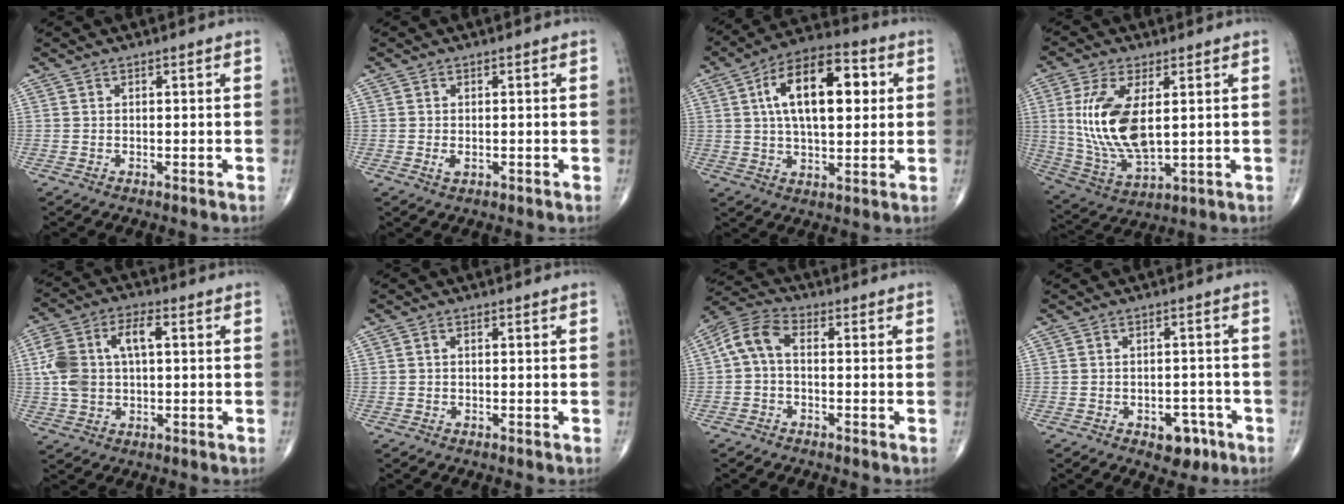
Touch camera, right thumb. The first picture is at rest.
{"total": 1.5, "force": [-0.4, 0.8, 1.2], "torque": [-0.023, -0.003, -0.006]}
{"total": 17.3, "force": [3.9, 8.5, 14.6], "torque": [-0.221, 0.014, 0.059]}
{"total": 15.0, "force": [2.3, 7.0, 13.1], "torque": [-0.272, -0.017, 0.058]}
{"total": 11.4, "force": [1.5, 6.5, 9.2], "torque": [-0.192, 0.026, 0.029]}
{"total": 0.6, "force": [0.0, 0.4, 0.5], "torque": [-0.007, 0.001, -0.004]}
{"total": 6.5, "force": [-0.2, 3.7, 5.3], "torque": [-0.106, 0.023, -0.017]}
{"total": 5.5, "force": [-2.8, 3.5, 3.2], "torque": [-0.019, 0.019, -0.034]}